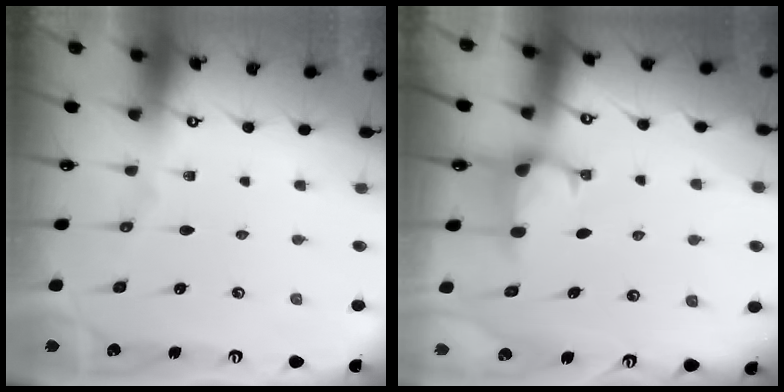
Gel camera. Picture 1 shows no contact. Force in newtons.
{"total": 2.2, "press": 2.2, "slide": 0.5}